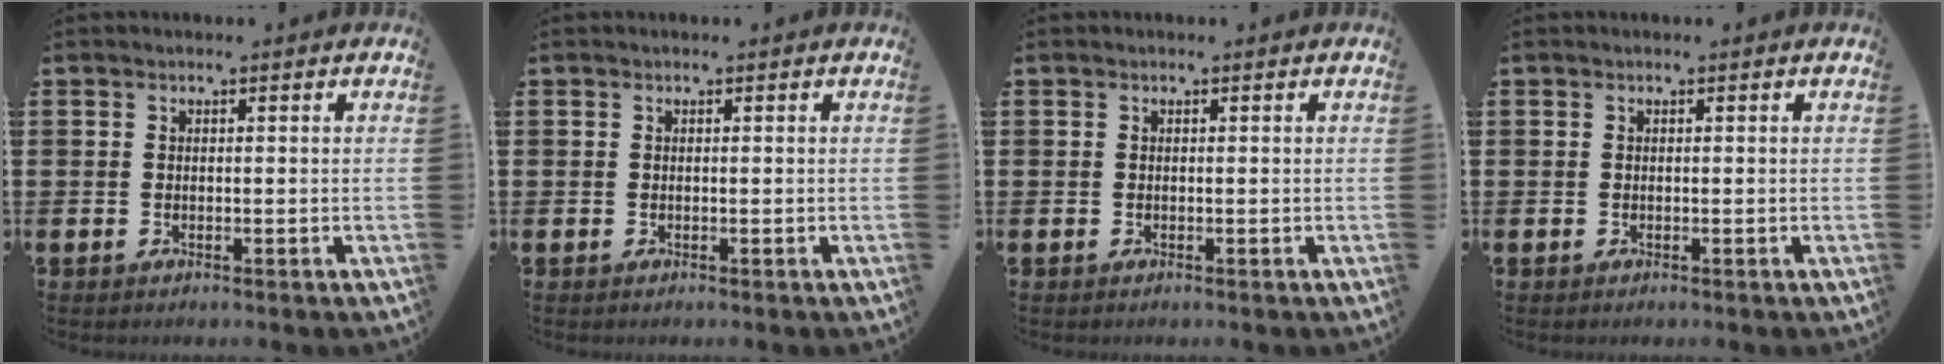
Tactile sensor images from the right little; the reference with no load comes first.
{"total": 0.0}
{"total": 0.0}
{"total": 0.0}